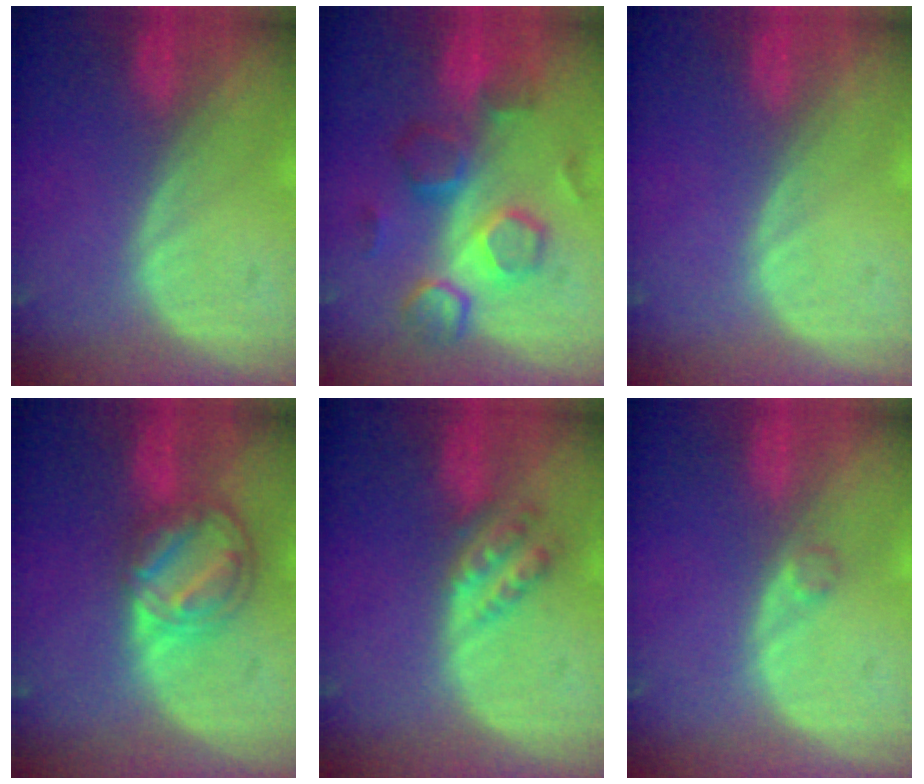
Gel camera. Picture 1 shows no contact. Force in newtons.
{"total": 8.5, "press": 8.4, "slide": 1.4}
{"total": 0.0}
{"total": 8.1, "press": 6.9, "slide": 4.4}
{"total": 4.5, "press": 4.0, "slide": 2.0}
{"total": 1.2, "press": 1.2, "slide": 0.1}